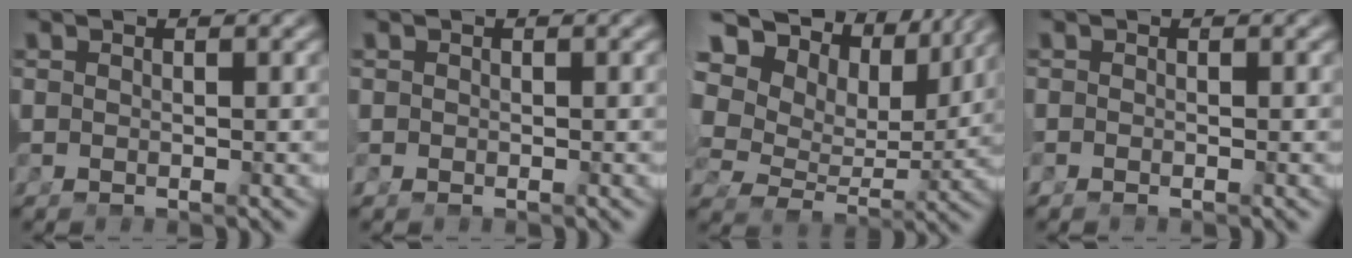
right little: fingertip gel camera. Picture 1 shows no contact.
{"total": 1.1, "force": [-0.4, 0.8, 0.6], "torque": [-0.025, -0.006, -0.003]}
{"total": 14.6, "force": [5.7, 10.0, 8.9], "torque": [-0.164, 0.009, 0.079]}
{"total": 0.9, "force": [-0.5, 0.4, 0.6], "torque": [-0.017, -0.002, -0.010]}